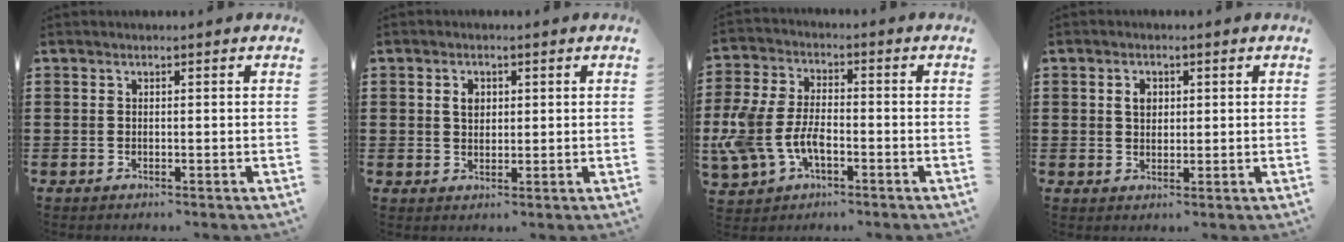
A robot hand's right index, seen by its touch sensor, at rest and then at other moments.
{"total": 2.5, "force": [0.7, 1.8, 1.7], "torque": [-0.038, 0.010, 0.011]}
{"total": 8.0, "force": [-2.9, 4.6, 5.8], "torque": [-0.165, -0.006, -0.066]}
{"total": 2.6, "force": [0.7, 1.8, 1.7], "torque": [-0.039, 0.011, 0.011]}